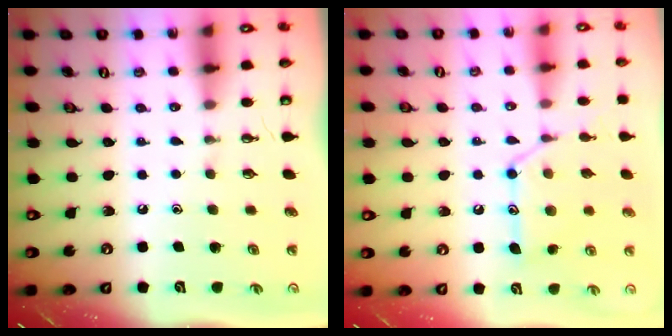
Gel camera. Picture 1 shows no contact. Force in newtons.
{"total": 13.6, "press": 13.6, "slide": 1.1}